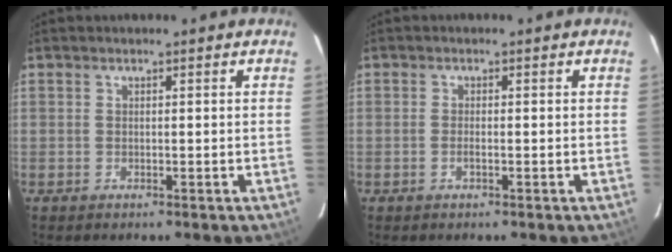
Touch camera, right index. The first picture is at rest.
{"total": 1.2, "force": [-0.6, 0.3, 1.0], "torque": [-0.022, 0.001, -0.011]}